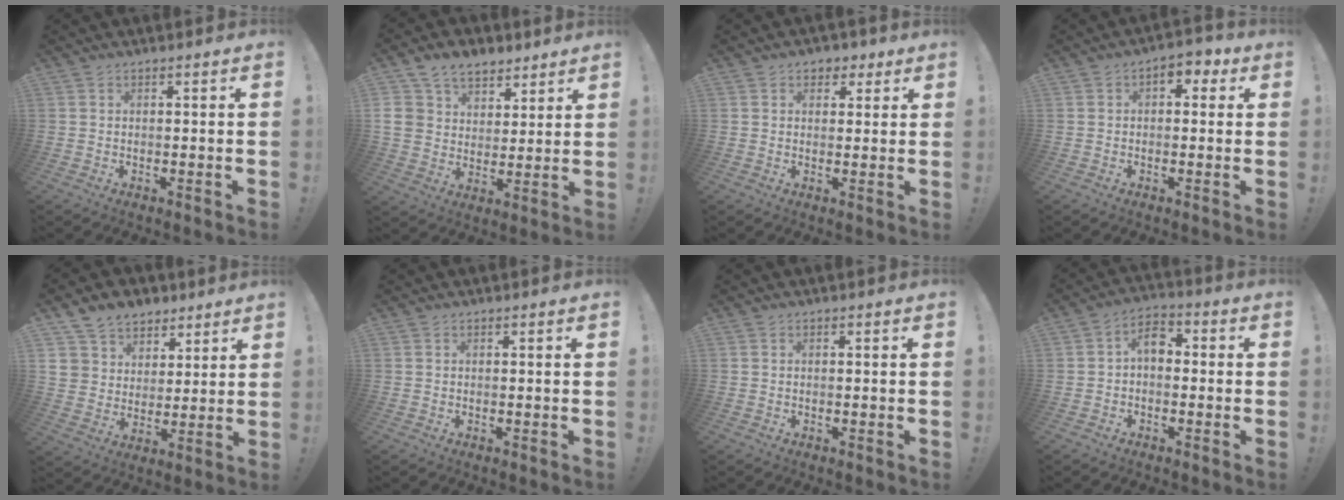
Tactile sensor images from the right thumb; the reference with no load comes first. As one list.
[{"total": 12.0, "force": [6.9, 8.9, 4.3], "torque": [-0.067, -0.037, 0.139]}, {"total": 4.1, "force": [1.9, 3.3, 1.5], "torque": [-0.013, -0.005, 0.033]}, {"total": 4.4, "force": [0.6, 2.9, 3.2], "torque": [-0.038, 0.002, 0.008]}, {"total": 8.7, "force": [5.4, 6.7, 1.2], "torque": [-0.024, -0.041, 0.110]}, {"total": 0.0}, {"total": 0.0}, {"total": 6.2, "force": [-0.2, 4.1, 4.7], "torque": [-0.088, 0.010, -0.004]}]